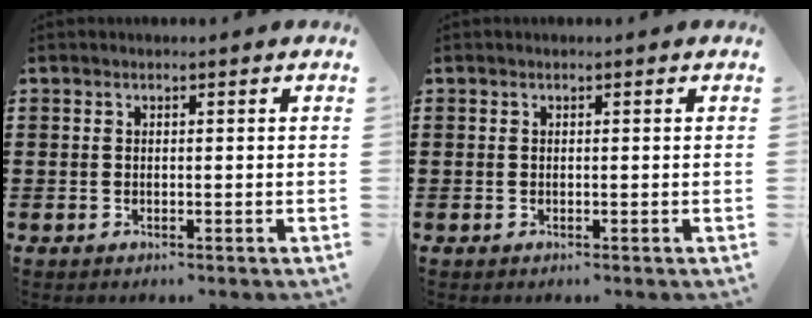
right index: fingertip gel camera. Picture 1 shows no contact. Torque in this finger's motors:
{"motor_torque": [0.01, 0.01, 0.00, 0.00]}